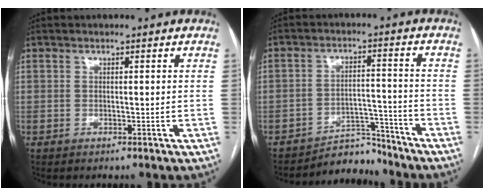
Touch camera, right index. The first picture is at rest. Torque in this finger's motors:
{"motor_torque": [-0.12, 0.03, -0.10, -0.05]}